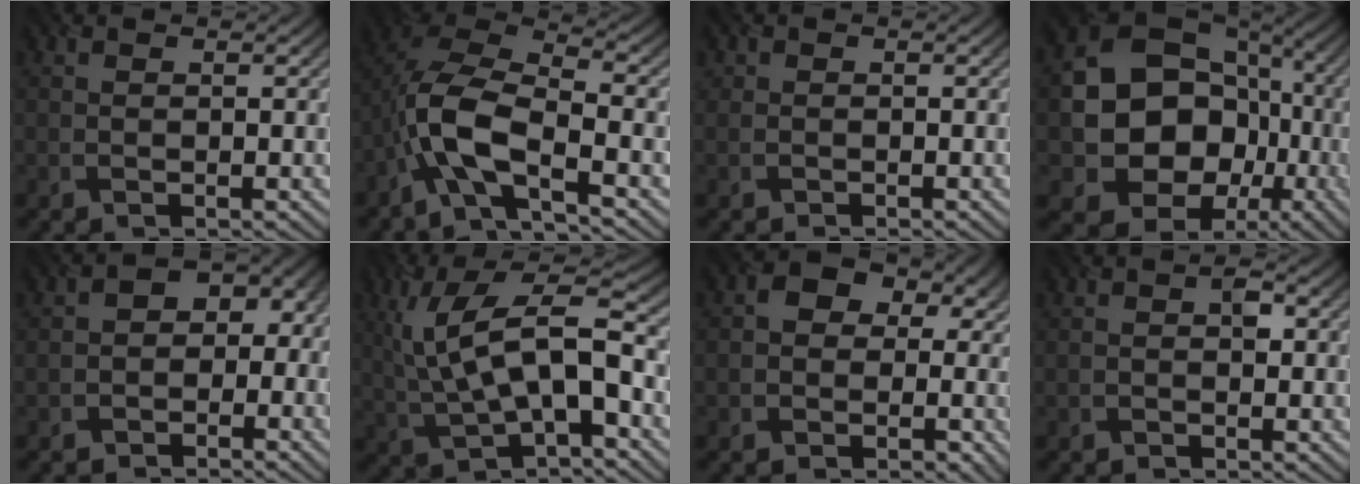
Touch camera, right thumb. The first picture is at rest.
{"total": 9.5, "force": [-4.3, 3.7, 7.7], "torque": [-0.159, 0.004, -0.097]}
{"total": 0.7, "force": [-0.3, 0.6, -0.2], "torque": [0.008, -0.004, -0.007]}
{"total": 15.6, "force": [-1.7, 13.2, 8.3], "torque": [-0.169, -0.036, -0.026]}
{"total": 4.6, "force": [-1.3, 3.2, 3.0], "torque": [-0.028, 0.004, -0.033]}
{"total": 12.8, "force": [0.5, 5.5, 11.6], "torque": [-0.231, 0.010, 0.008]}
{"total": 7.0, "force": [0.7, 5.9, 3.7], "torque": [-0.045, 0.011, -0.006]}
{"total": 1.0, "force": [-0.1, 0.7, 0.7], "torque": [-0.007, -0.001, -0.004]}